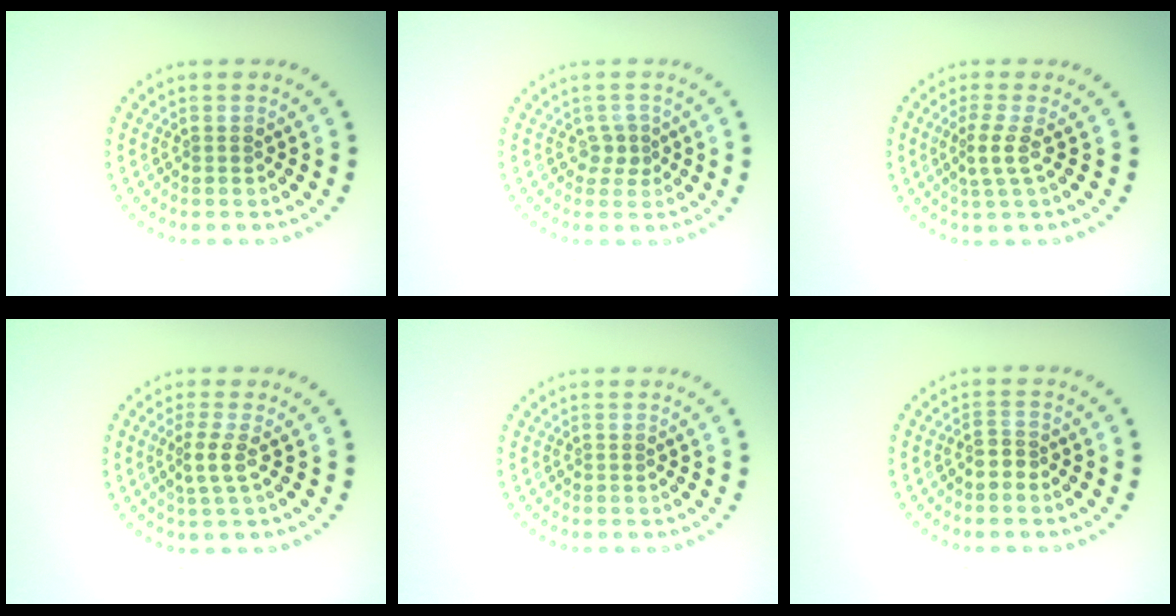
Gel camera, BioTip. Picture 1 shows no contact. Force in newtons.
{"total": 1.5, "press": 1.2, "slide": 0.9}
{"total": 2.2, "press": 1.5, "slide": 1.6}
{"total": 2.3, "press": 1.5, "slide": 1.7}
{"total": 0.0}
{"total": 1.5, "press": 1.2, "slide": 0.9}